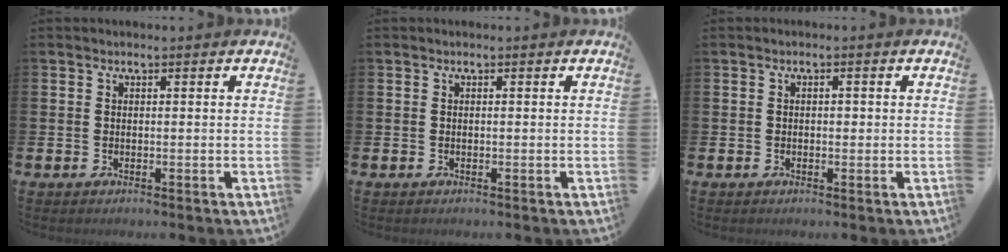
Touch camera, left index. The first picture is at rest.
{"total": 0.0}
{"total": 0.9, "force": [-0.1, 0.6, 0.7], "torque": [-0.009, 0.002, -0.005]}